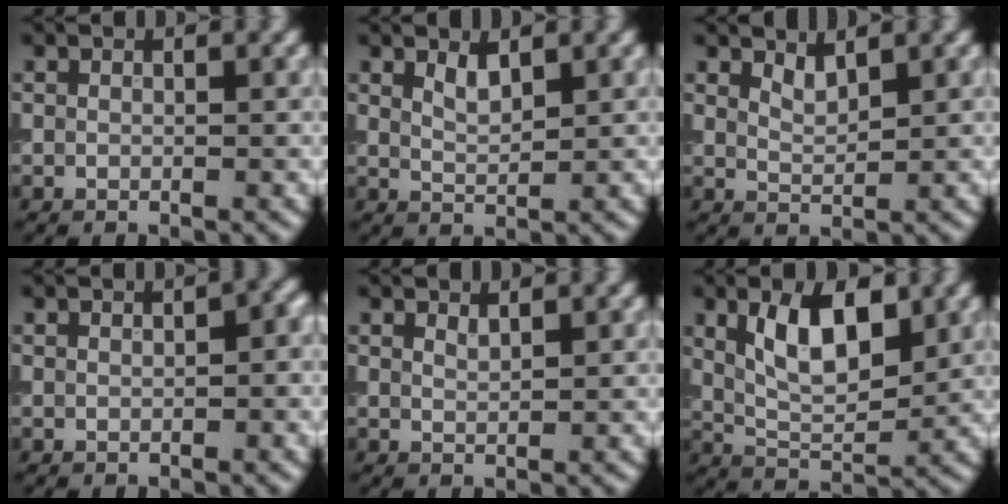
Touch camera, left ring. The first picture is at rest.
{"total": 1.6, "force": [1.1, 0.5, 1.0], "torque": [-0.023, -0.003, 0.023]}
{"total": 1.5, "force": [1.2, 0.4, 0.8], "torque": [-0.017, -0.005, 0.025]}
{"total": 1.9, "force": [0.3, 0.8, 1.8], "torque": [-0.020, 0.005, 0.008]}
{"total": 0.7, "force": [0.7, 0.1, 0.3], "torque": [-0.003, -0.002, 0.015]}
{"total": 6.2, "force": [2.1, 2.8, 5.1], "torque": [-0.093, 0.001, 0.038]}